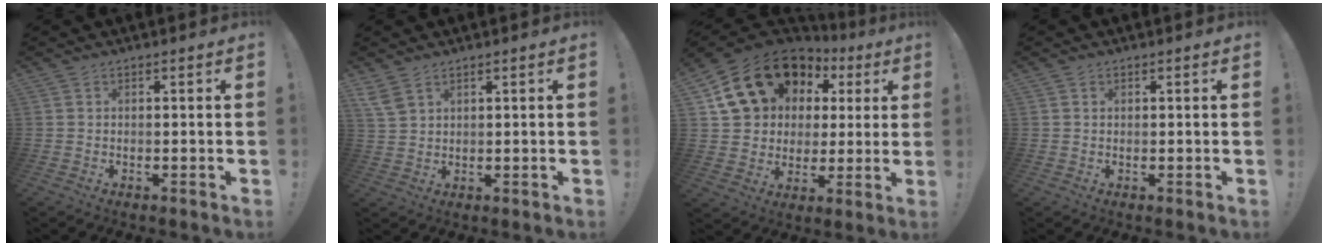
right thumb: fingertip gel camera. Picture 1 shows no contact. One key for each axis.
{"total": 4.3, "fx": 2.7, "fy": 2.2, "fz": 2.6, "tx": -0.067, "ty": -0.007, "tz": 0.056}
{"total": 18.8, "fx": 9.7, "fy": 13.6, "fz": 8.7, "tx": -0.140, "ty": -0.046, "tz": 0.198}
{"total": 0.7, "fx": 0.3, "fy": 0.6, "fz": 0.0, "tx": 0.007, "ty": -0.001, "tz": 0.005}